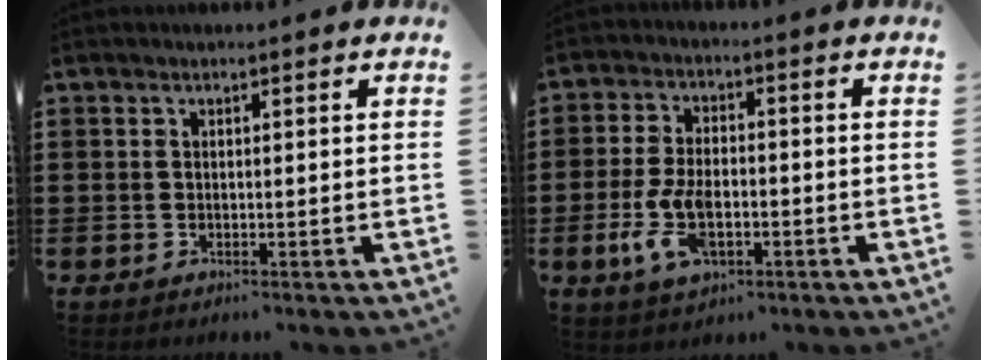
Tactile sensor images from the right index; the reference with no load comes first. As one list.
[{"total": 7.7, "force": [-2.3, 3.7, 6.4], "torque": [-0.156, -0.010, -0.046]}]